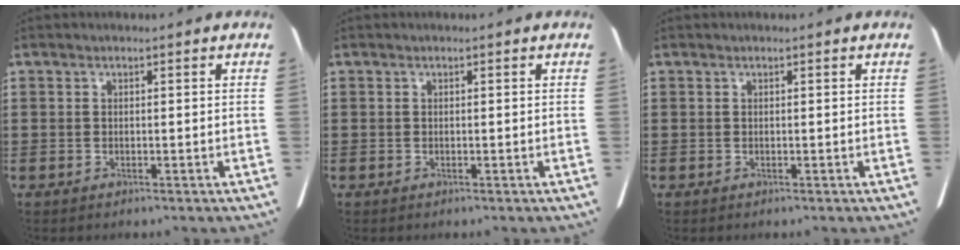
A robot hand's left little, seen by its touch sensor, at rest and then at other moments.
{"total": 0.0}
{"total": 0.0}